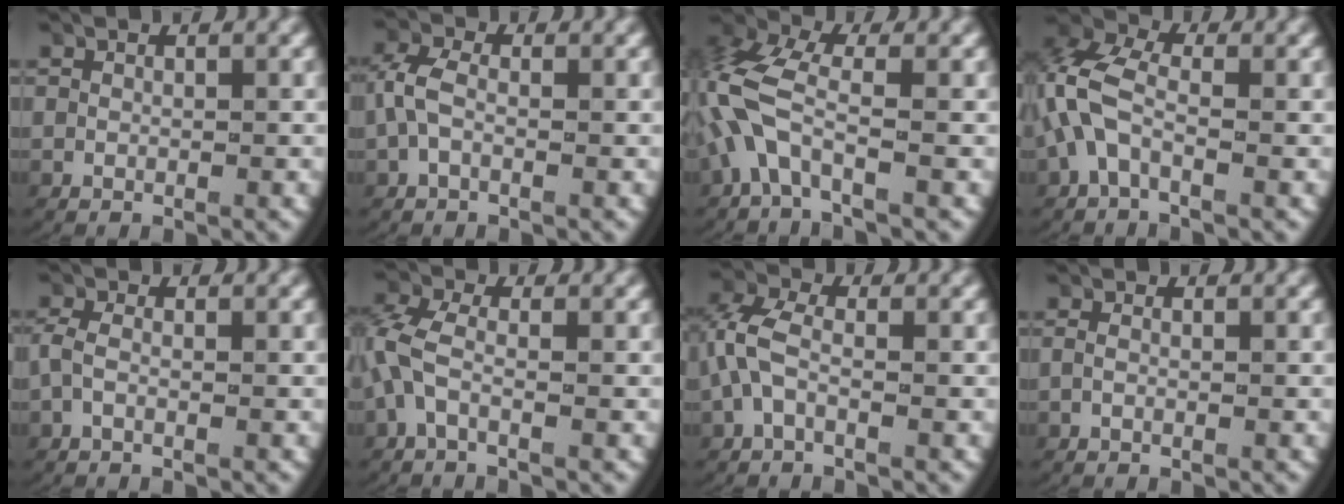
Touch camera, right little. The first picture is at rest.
{"total": 2.3, "force": [-0.1, 1.4, 1.8], "torque": [-0.056, 0.000, -0.002]}
{"total": 3.6, "force": [-0.1, 1.7, 3.1], "torque": [-0.093, -0.008, 0.001]}
{"total": 4.2, "force": [0.3, 2.8, 3.1], "torque": [-0.089, 0.002, 0.001]}
{"total": 1.4, "force": [-0.4, 0.5, 1.2], "torque": [-0.043, -0.001, -0.006]}
{"total": 2.4, "force": [-0.6, 1.2, 2.0], "torque": [-0.068, -0.008, -0.010]}
{"total": 3.0, "force": [-0.3, 1.9, 2.4], "torque": [-0.072, -0.004, -0.007]}
{"total": 0.6, "force": [-0.3, -0.2, 0.4], "torque": [-0.015, -0.002, -0.005]}